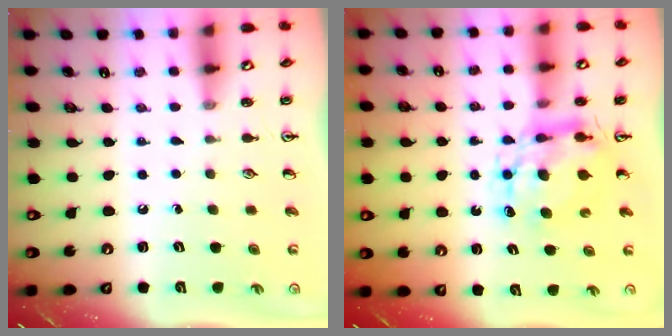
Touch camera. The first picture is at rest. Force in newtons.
{"total": 8.3, "press": 8.3, "slide": 0.7}